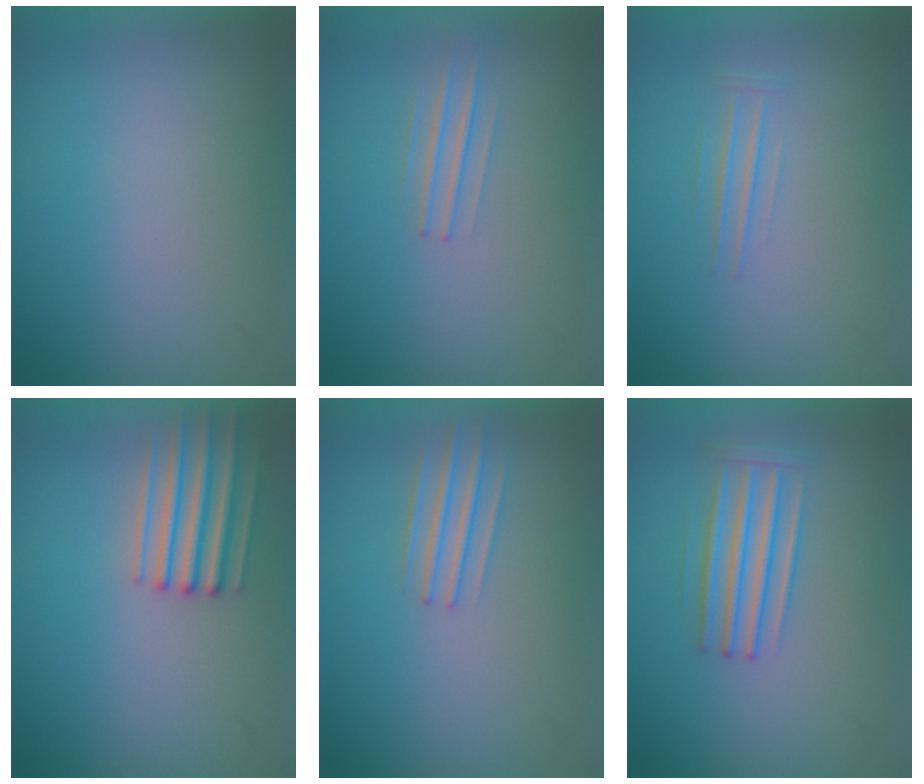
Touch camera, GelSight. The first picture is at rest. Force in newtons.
{"total": 1.2}
{"total": 1.2}
{"total": 2.8}
{"total": 1.9}
{"total": 2.8}